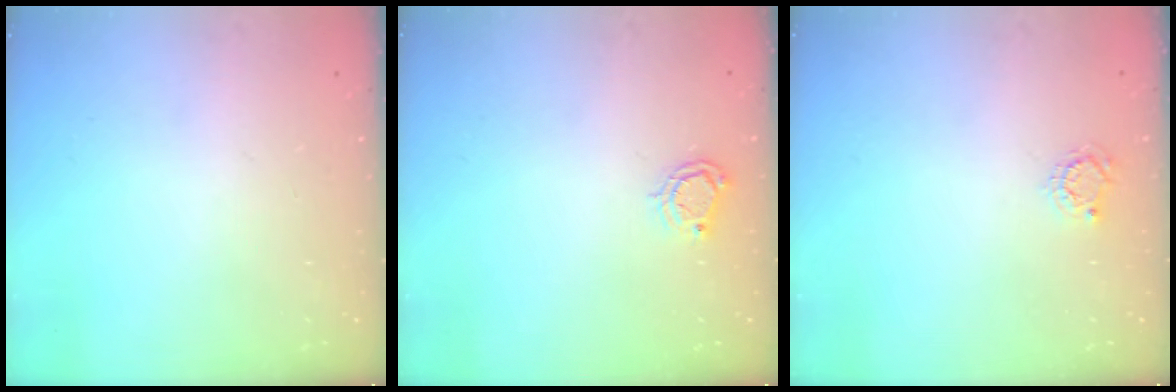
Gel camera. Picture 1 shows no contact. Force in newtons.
{"total": 4.5, "press": 4.4, "slide": 0.6}
{"total": 2.5, "press": 2.5, "slide": 0.4}